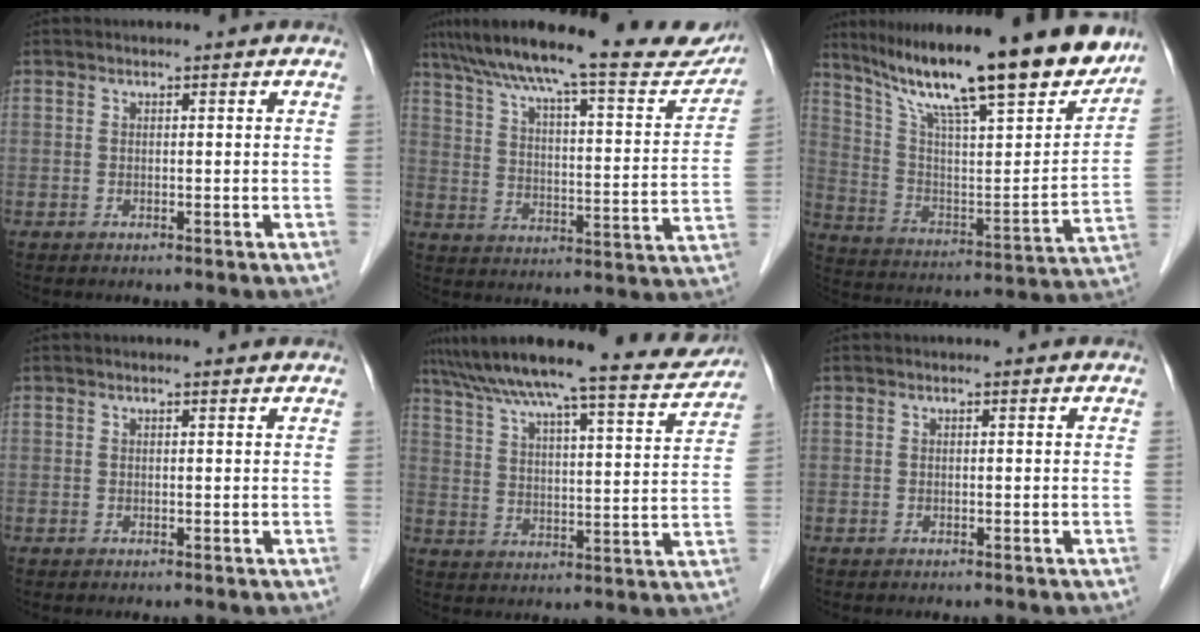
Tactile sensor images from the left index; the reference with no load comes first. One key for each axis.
{"total": 25.7, "fx": 21.9, "fy": 3.9, "fz": 12.7, "tx": -0.203, "ty": -0.017, "tz": 0.294}
{"total": 24.3, "fx": 19.7, "fy": 2.8, "fz": 13.9, "tx": -0.235, "ty": -0.027, "tz": 0.301}
{"total": 0.8, "fx": 0.7, "fy": 0.0, "fz": 0.4, "tx": -0.012, "ty": 0.005, "tz": 0.008}
{"total": 18.0, "fx": 16.2, "fy": 0.6, "fz": 7.7, "tx": -0.122, "ty": -0.020, "tz": 0.226}
{"total": 0.0}